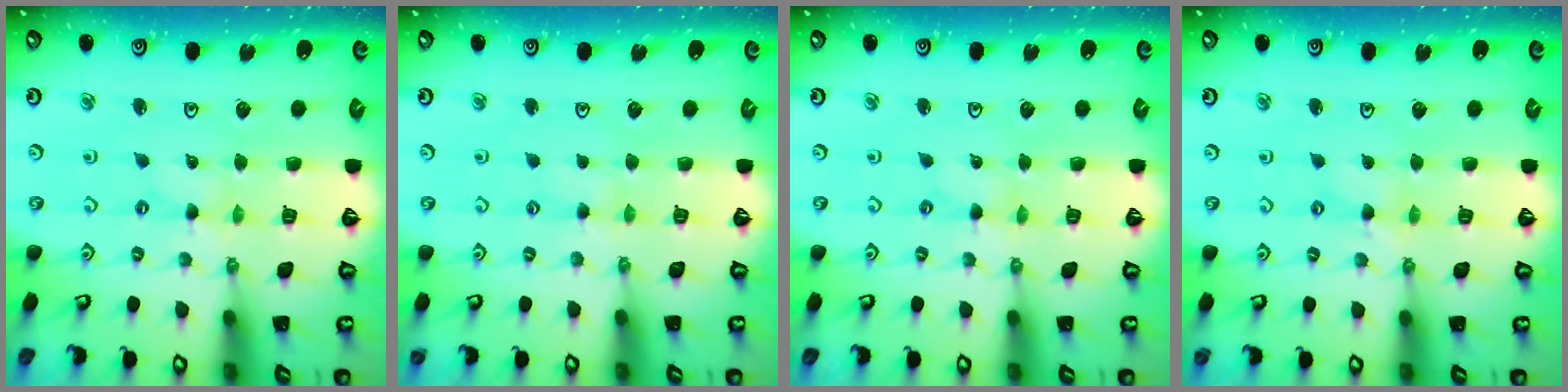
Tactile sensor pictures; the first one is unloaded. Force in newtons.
{"total": 1.8, "press": 1.8, "slide": 0.4}
{"total": 0.0}
{"total": 0.8, "press": 0.7, "slide": 0.2}